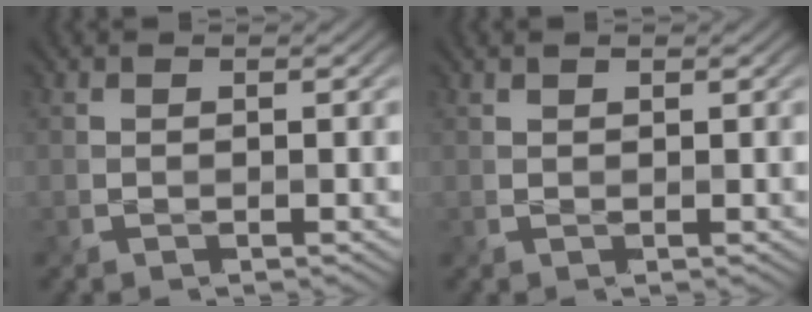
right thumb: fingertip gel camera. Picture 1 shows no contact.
{"total": 0.6, "force": [0.5, 0.2, 0.3], "torque": [-0.009, 0.004, 0.012]}